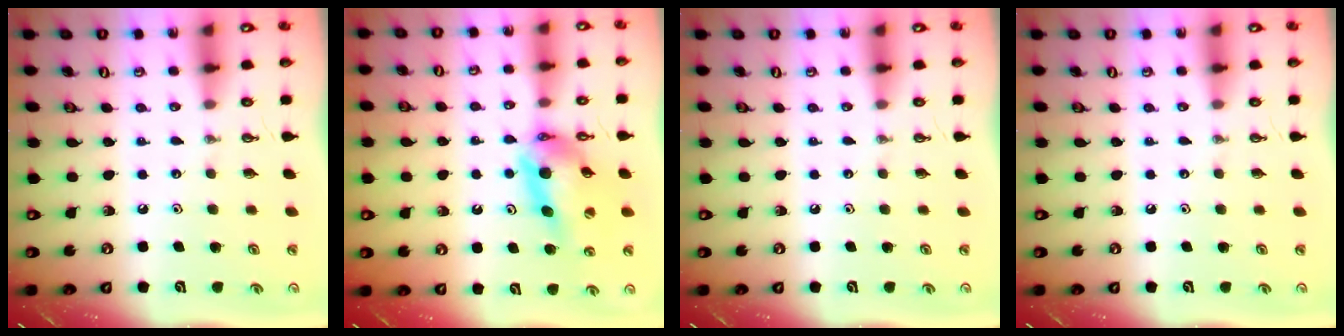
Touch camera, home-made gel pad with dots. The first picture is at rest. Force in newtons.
{"total": 12.8, "press": 12.8, "slide": 1.2}
{"total": 0.0}
{"total": 0.0}